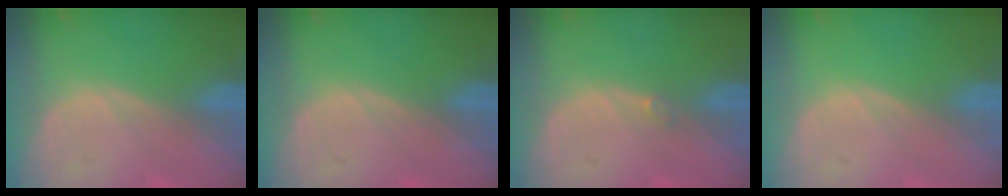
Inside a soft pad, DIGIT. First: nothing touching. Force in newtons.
{"total": 0.0}
{"total": 0.6, "press": 0.6, "slide": 0.1}
{"total": 0.0}